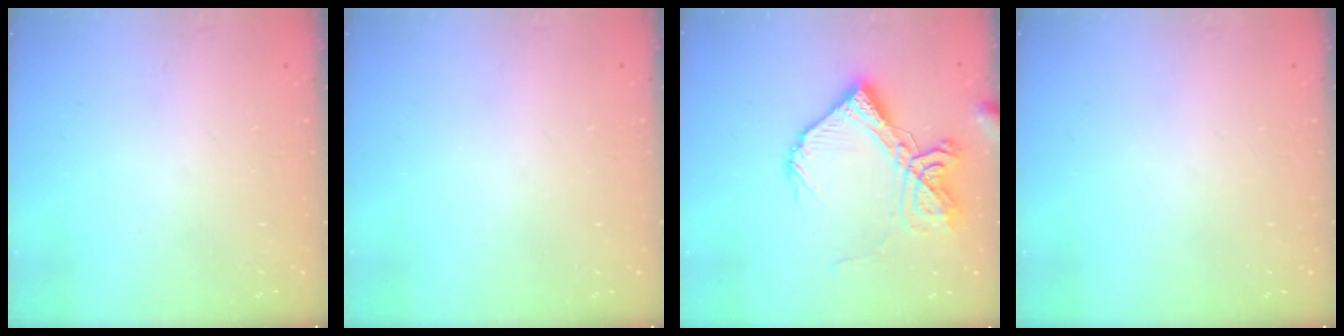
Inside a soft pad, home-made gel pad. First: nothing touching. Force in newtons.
{"total": 0.0}
{"total": 15.8, "press": 15.7, "slide": 1.9}
{"total": 0.0}